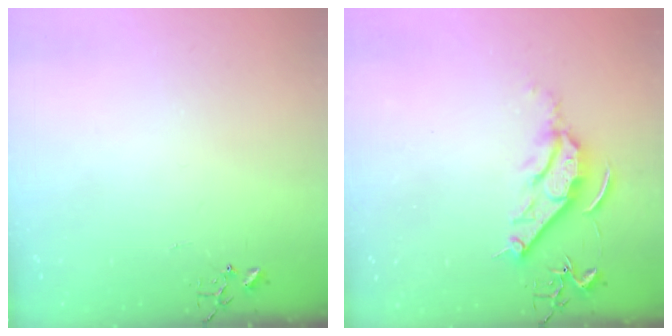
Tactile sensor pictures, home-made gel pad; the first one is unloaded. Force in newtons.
{"total": 10.8, "press": 10.7, "slide": 1.1}